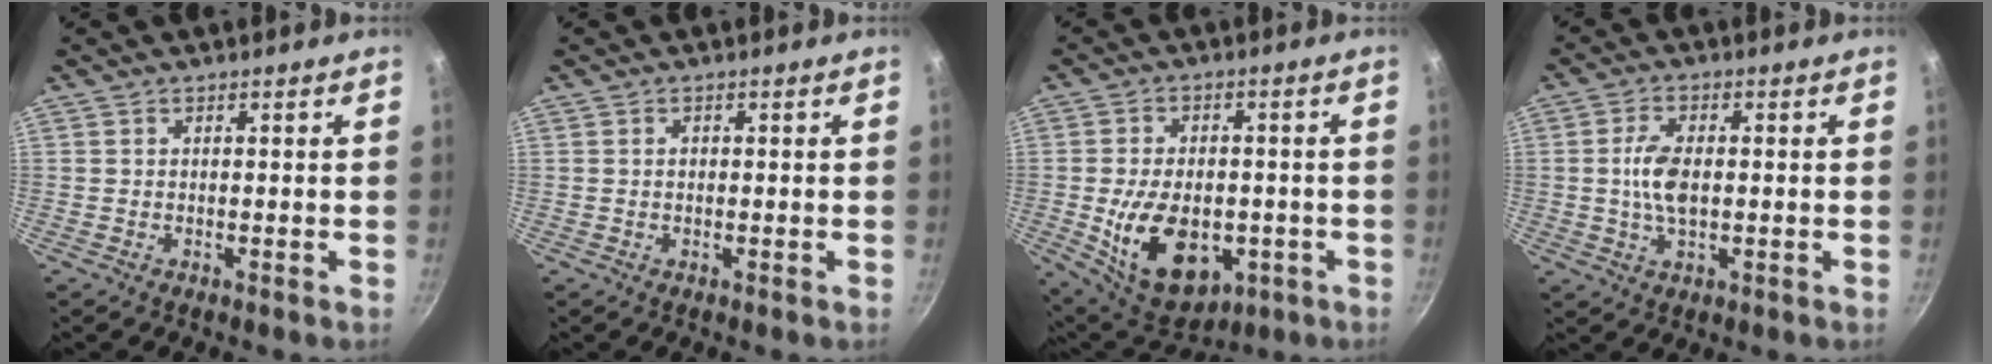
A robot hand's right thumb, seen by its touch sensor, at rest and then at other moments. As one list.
[{"total": 0.7, "force": [0.0, 0.5, 0.4], "torque": [-0.006, 0.002, 0.000]}, {"total": 16.2, "force": [-3.8, 10.3, 12.0], "torque": [-0.181, 0.002, -0.036]}, {"total": 6.3, "force": [0.1, 3.3, 5.4], "torque": [-0.109, 0.003, 0.000]}]